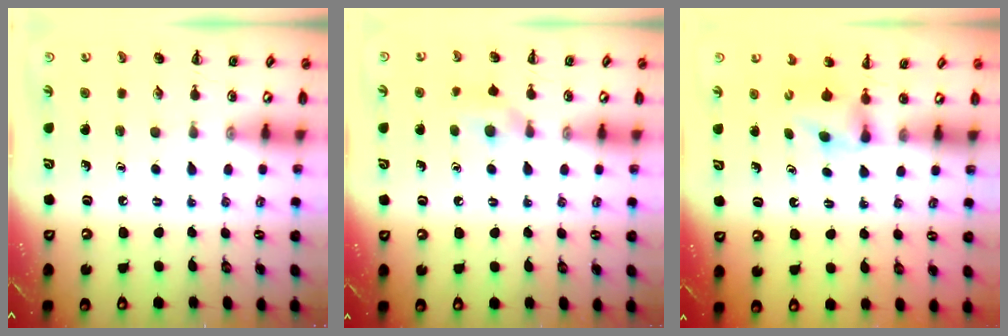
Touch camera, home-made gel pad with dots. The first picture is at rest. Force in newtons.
{"total": 6.7, "press": 6.5, "slide": 1.9}
{"total": 3.6, "press": 3.3, "slide": 1.3}